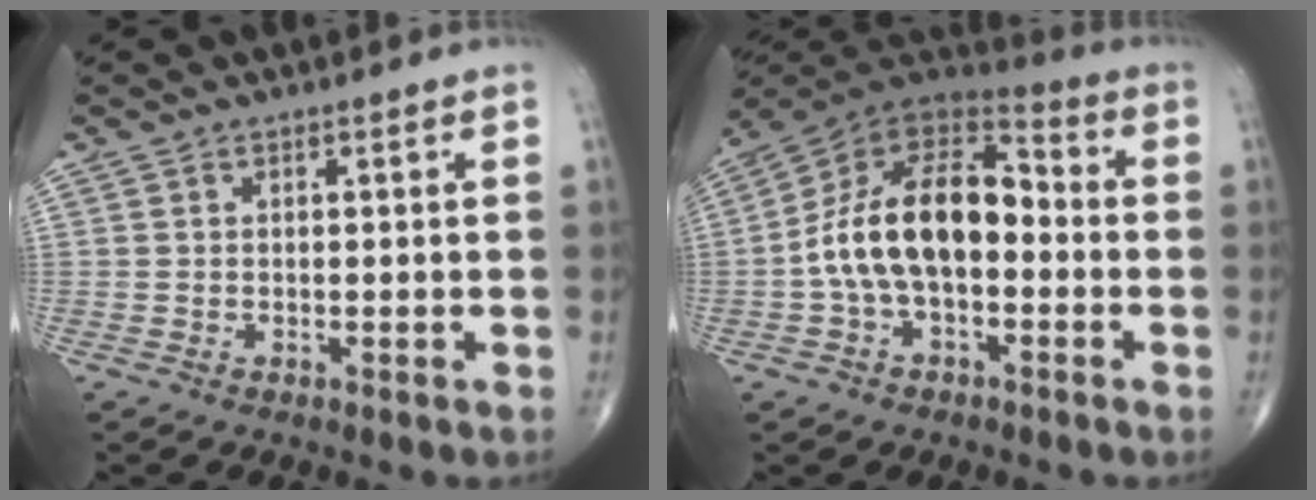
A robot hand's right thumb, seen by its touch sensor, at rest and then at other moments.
{"total": 17.4, "force": [-1.8, 10.0, 14.2], "torque": [-0.238, 0.050, -0.042]}